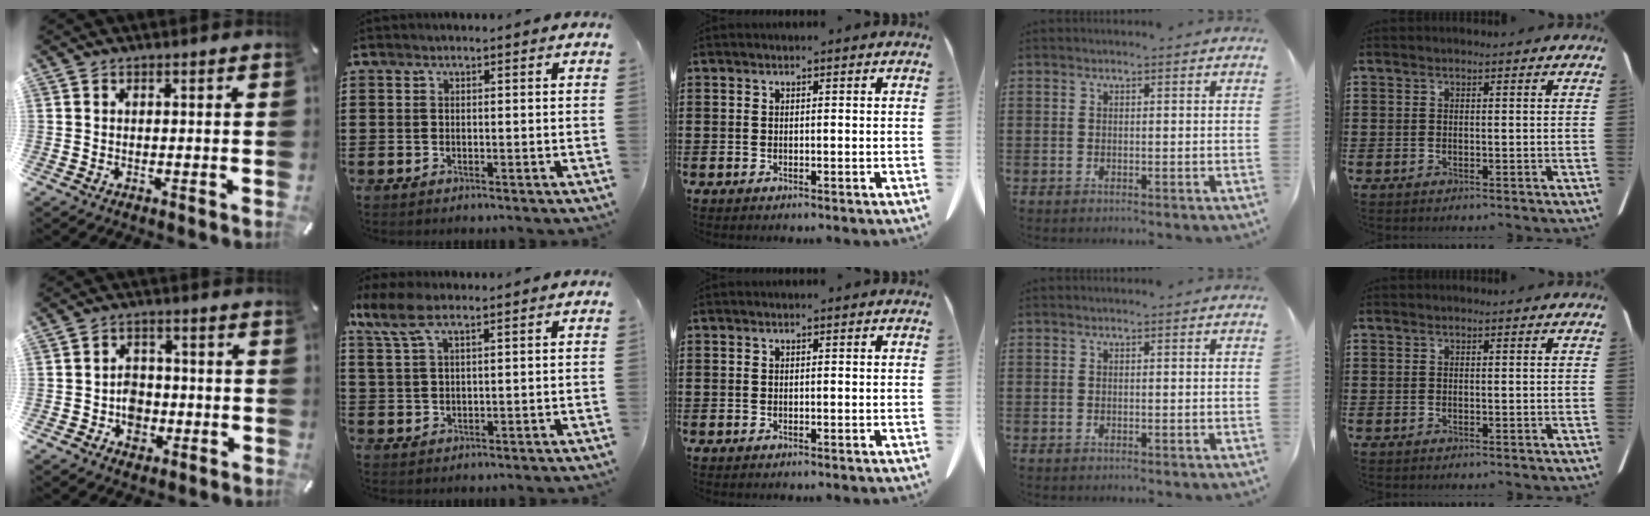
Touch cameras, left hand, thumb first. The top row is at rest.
{"thumb": {"total": 6.1, "force": [-1.7, 5.3, 2.5], "torque": [-0.029, 0.009, -0.029]}, "index": {"total": 6.1, "force": [4.0, 1.6, 4.3], "torque": [-0.108, -0.004, 0.070]}}